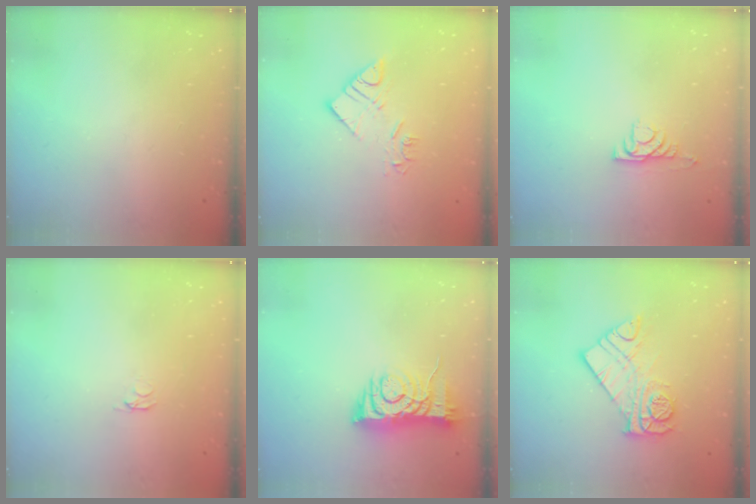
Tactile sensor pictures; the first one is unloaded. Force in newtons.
{"total": 9.0, "press": 9.0, "slide": 0.4}
{"total": 5.0, "press": 4.9, "slide": 0.7}
{"total": 2.1, "press": 2.0, "slide": 0.3}
{"total": 8.3, "press": 8.2, "slide": 1.3}
{"total": 11.4, "press": 11.4, "slide": 1.0}